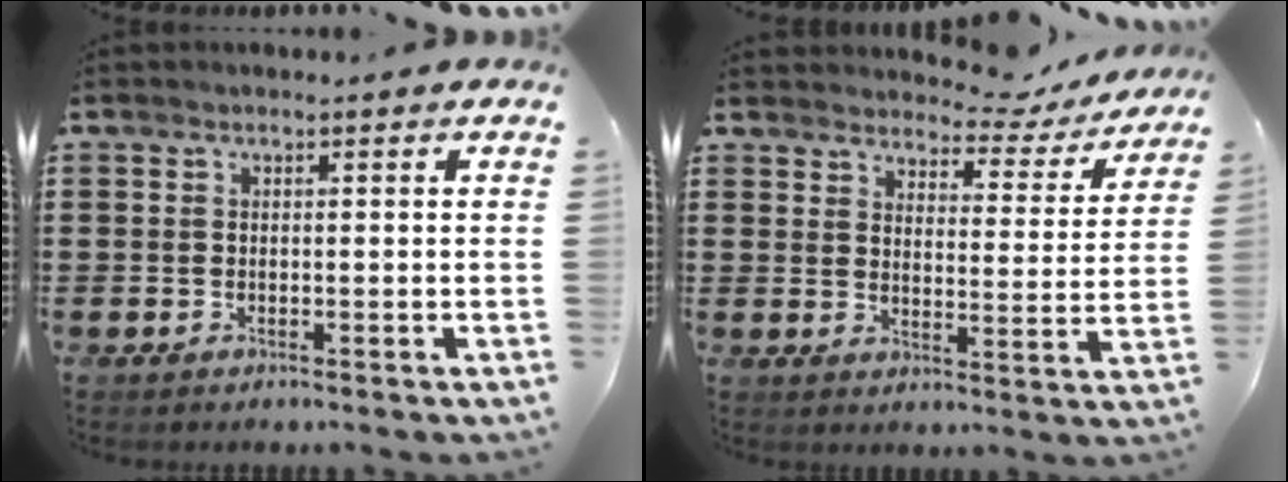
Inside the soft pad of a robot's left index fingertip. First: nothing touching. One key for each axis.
{"total": 4.6, "fx": 4.4, "fy": 1.1, "fz": 0.9, "tx": -0.029, "ty": -0.035, "tz": 0.071}